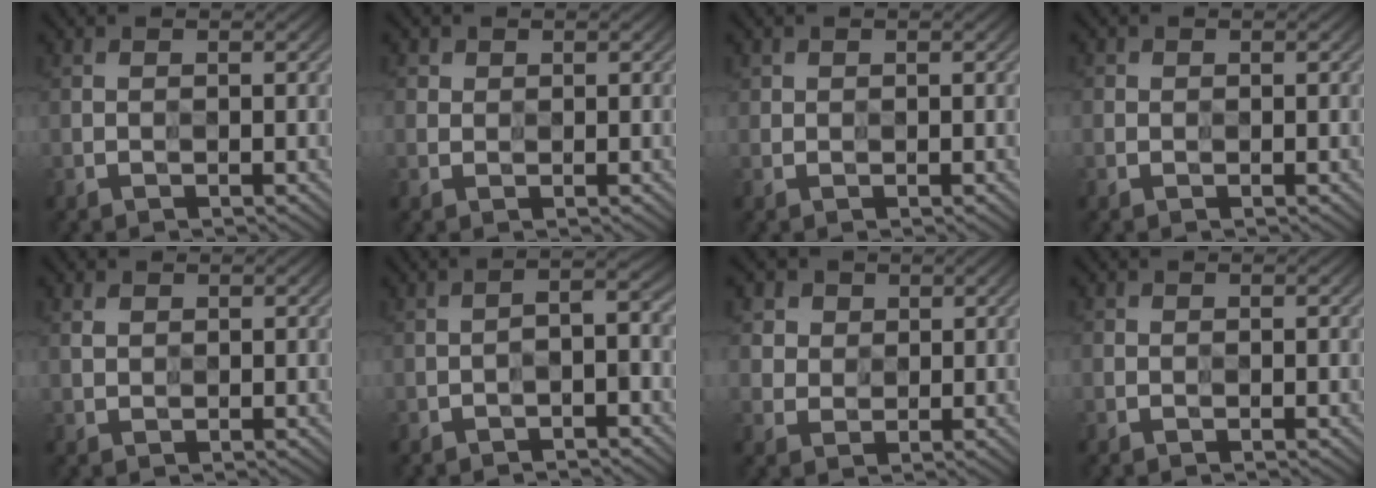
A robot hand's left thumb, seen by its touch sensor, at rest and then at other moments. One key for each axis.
{"total": 2.1, "fx": 1.3, "fy": 1.6, "fz": -0.1, "tx": -0.003, "ty": 0.000, "tz": 0.024}
{"total": 1.3, "fx": 0.9, "fy": 1.0, "fz": 0.1, "tx": -0.004, "ty": -0.001, "tz": 0.016}
{"total": 1.1, "fx": 0.3, "fy": 1.0, "fz": 0.1, "tx": 0.000, "ty": 0.000, "tz": 0.001}
{"total": 1.7, "fx": 1.3, "fy": 1.1, "fz": 0.3, "tx": -0.009, "ty": 0.001, "tz": 0.026}
{"total": 6.9, "fx": -3.3, "fy": 2.5, "fz": 5.5, "tx": -0.081, "ty": 0.001, "tz": -0.049}
{"total": 4.8, "fx": 2.9, "fy": 3.7, "fz": 0.6, "tx": -0.045, "ty": 0.003, "tz": 0.046}
{"total": 0.7, "fx": 0.1, "fy": 0.7, "fz": 0.1, "tx": 0.000, "ty": 0.000, "tz": -0.002}